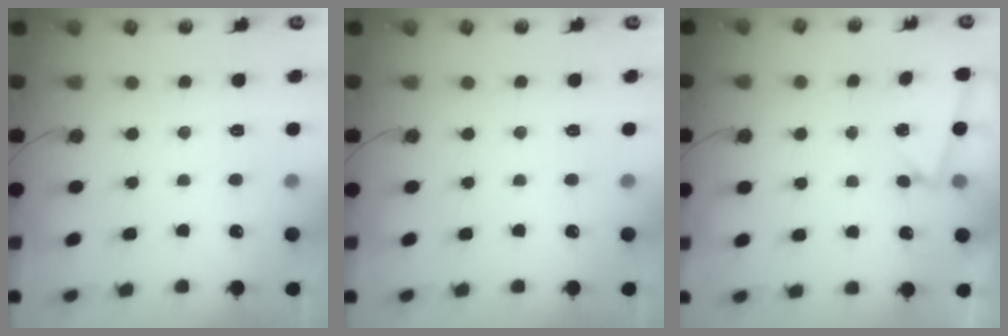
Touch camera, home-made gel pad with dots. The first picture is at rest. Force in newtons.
{"total": 0.0}
{"total": 2.3, "press": 2.0, "slide": 1.2}